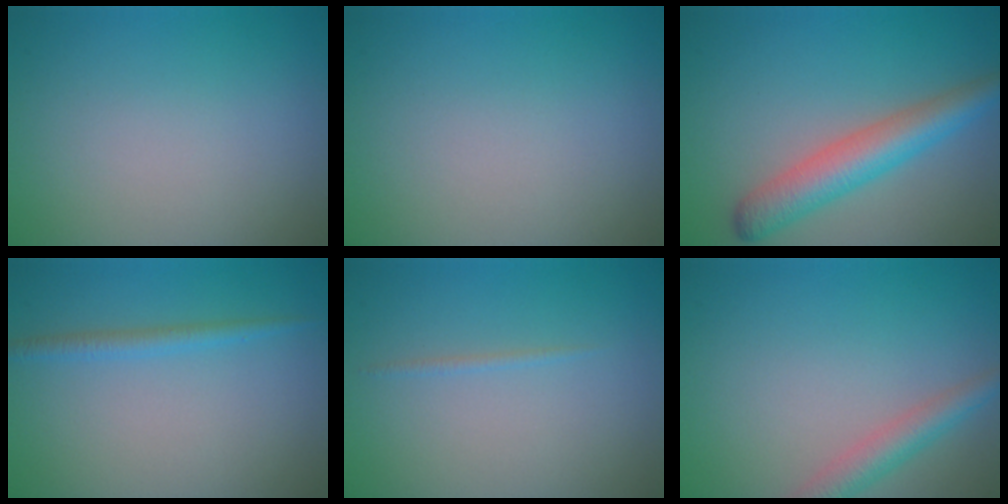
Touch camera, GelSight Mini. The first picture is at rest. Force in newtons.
{"total": 0.0}
{"total": 5.0, "press": 5.0, "slide": 0.1}
{"total": 1.5, "press": 1.5, "slide": 0.1}
{"total": 0.5, "press": 0.5, "slide": 0.1}
{"total": 3.2, "press": 3.2, "slide": 0.1}